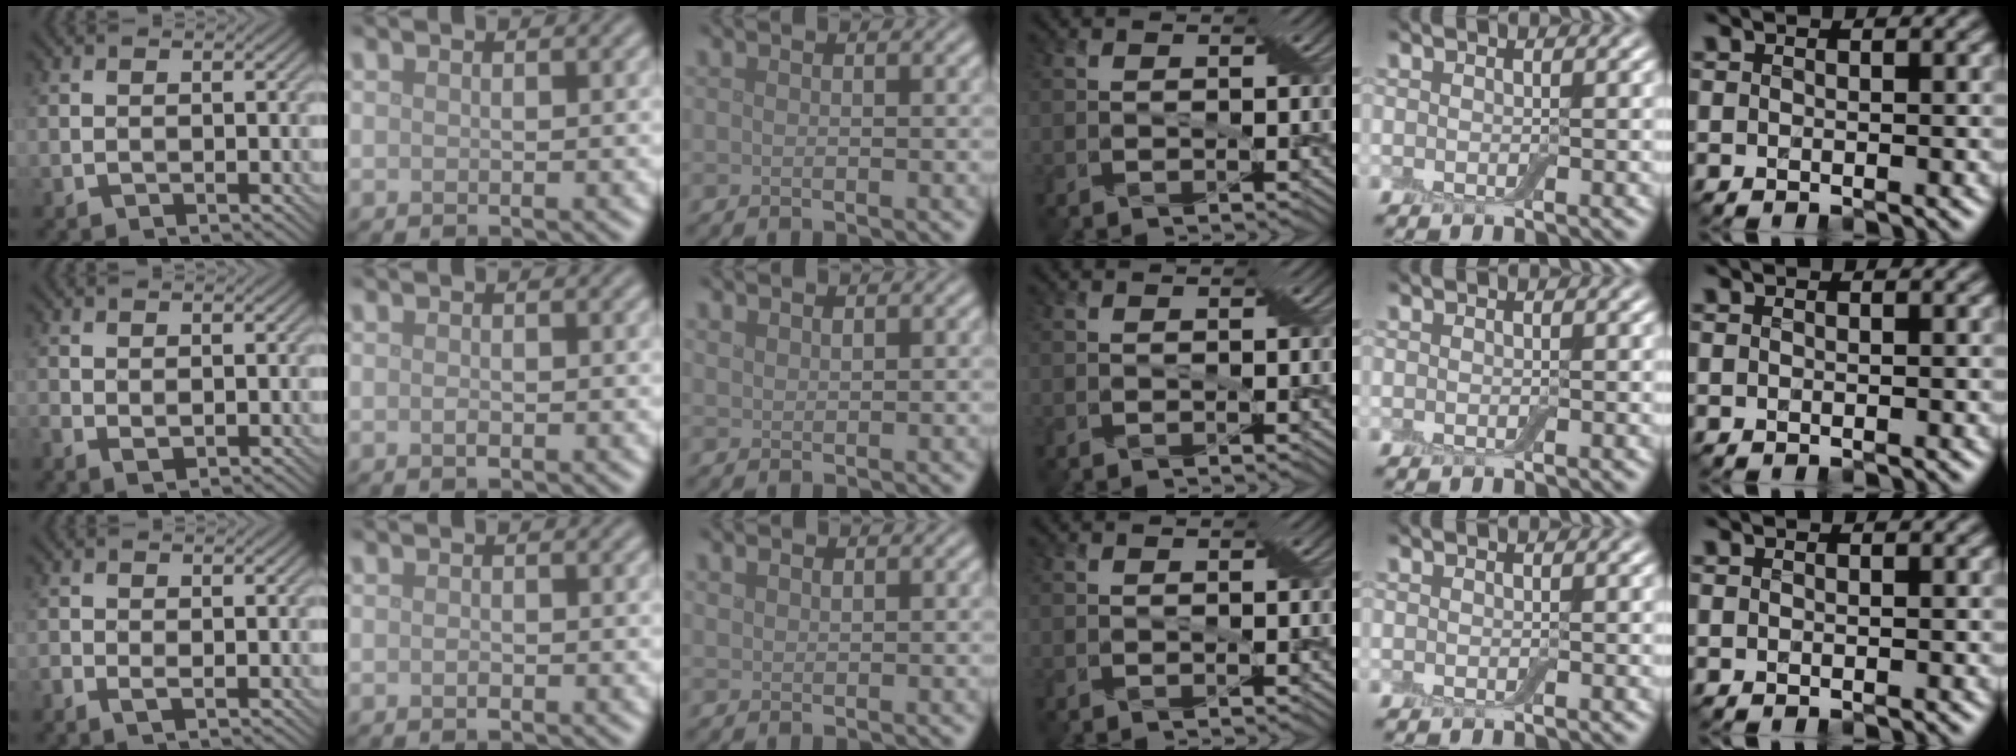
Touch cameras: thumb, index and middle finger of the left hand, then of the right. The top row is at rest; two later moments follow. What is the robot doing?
{"motion": "cut", "object": "aluminum foil"}